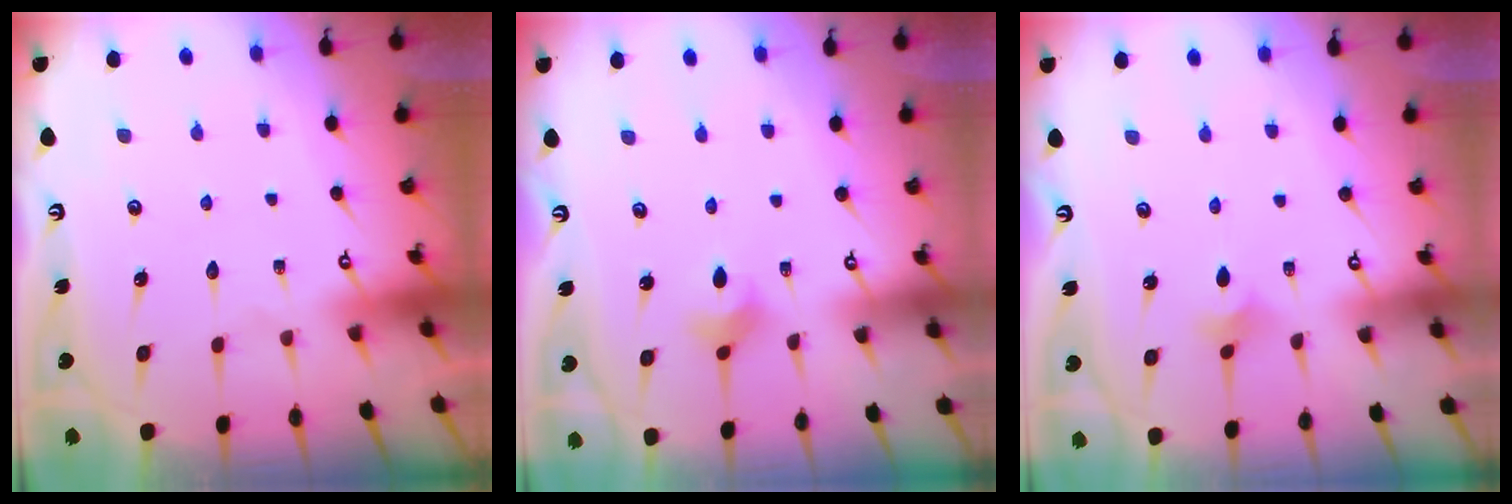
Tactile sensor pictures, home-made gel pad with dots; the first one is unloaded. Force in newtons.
{"total": 3.2, "press": 3.1, "slide": 0.8}
{"total": 1.6, "press": 1.5, "slide": 0.4}